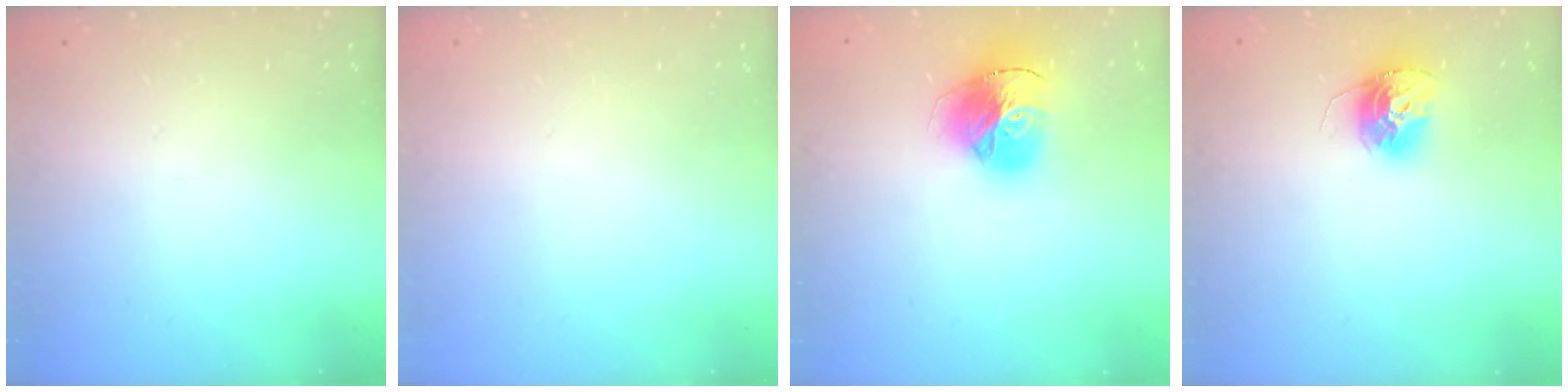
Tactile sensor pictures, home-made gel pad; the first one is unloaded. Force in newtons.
{"total": 0.0}
{"total": 17.3, "press": 17.2, "slide": 1.8}
{"total": 12.4, "press": 12.4, "slide": 1.0}